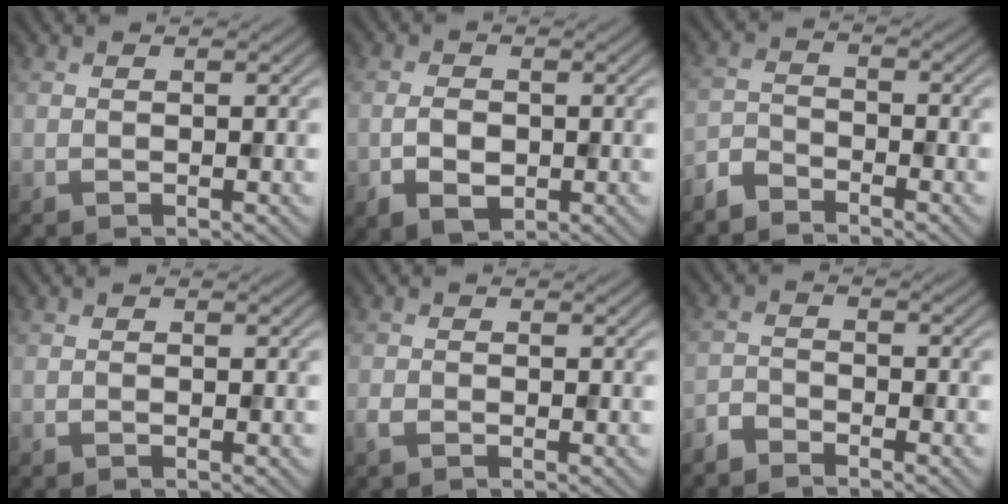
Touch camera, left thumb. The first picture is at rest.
{"total": 3.6, "force": [-0.9, 2.3, 2.5], "torque": [-0.053, -0.006, -0.015]}
{"total": 3.6, "force": [-3.2, 1.1, 1.0], "torque": [-0.023, -0.005, -0.082]}
{"total": 0.0}
{"total": 1.4, "force": [-0.9, 0.8, 0.8], "torque": [-0.020, -0.001, -0.019]}
{"total": 2.7, "force": [-2.5, 0.7, 0.6], "torque": [-0.012, -0.004, -0.062]}